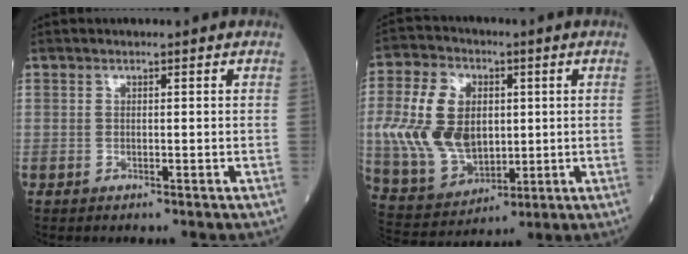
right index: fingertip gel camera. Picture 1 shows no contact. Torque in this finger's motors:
{"motor_torque": [1.82, 0.32, 0.40, 0.10]}